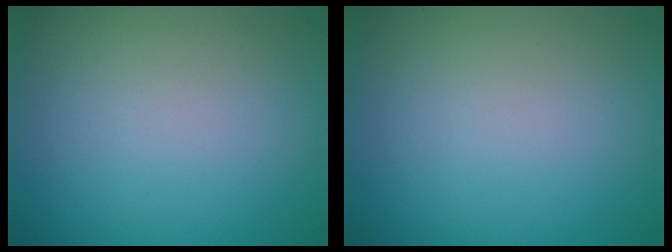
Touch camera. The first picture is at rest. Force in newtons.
{"total": 0.0}